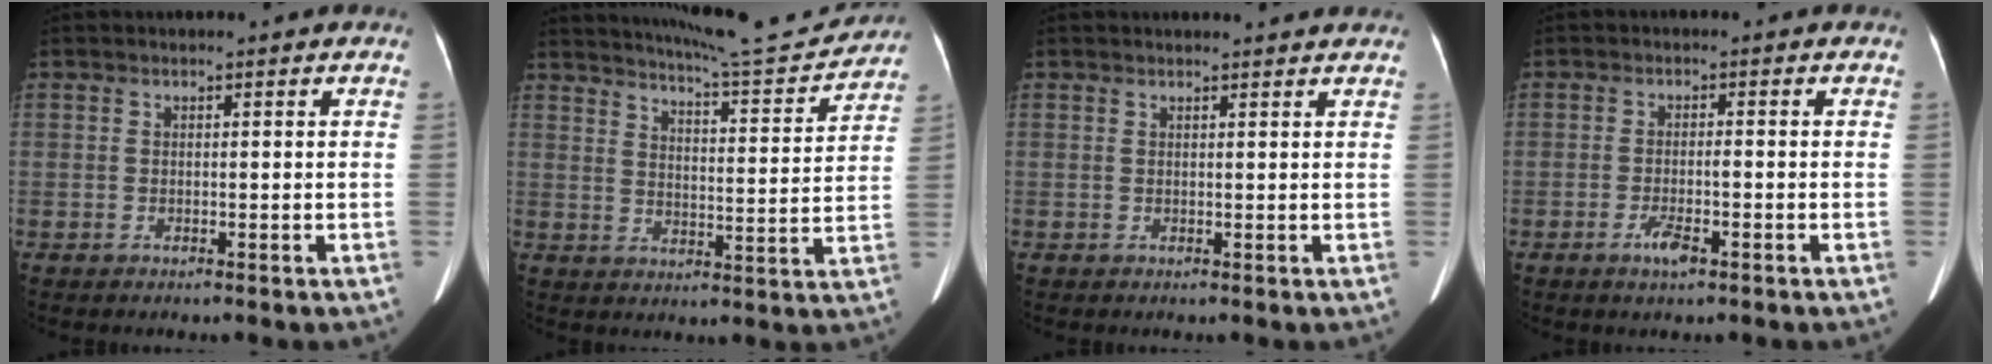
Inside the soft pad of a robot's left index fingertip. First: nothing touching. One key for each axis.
{"total": 14.9, "fx": 14.2, "fy": 0.5, "fz": 4.4, "tx": -0.071, "ty": -0.025, "tz": 0.190}
{"total": 4.2, "fx": 4.1, "fy": 0.3, "fz": 0.9, "tx": -0.015, "ty": 0.013, "tz": 0.040}
{"total": 3.0, "fx": -1.7, "fy": 0.5, "fz": 2.4, "tx": -0.046, "ty": -0.005, "tz": -0.029}